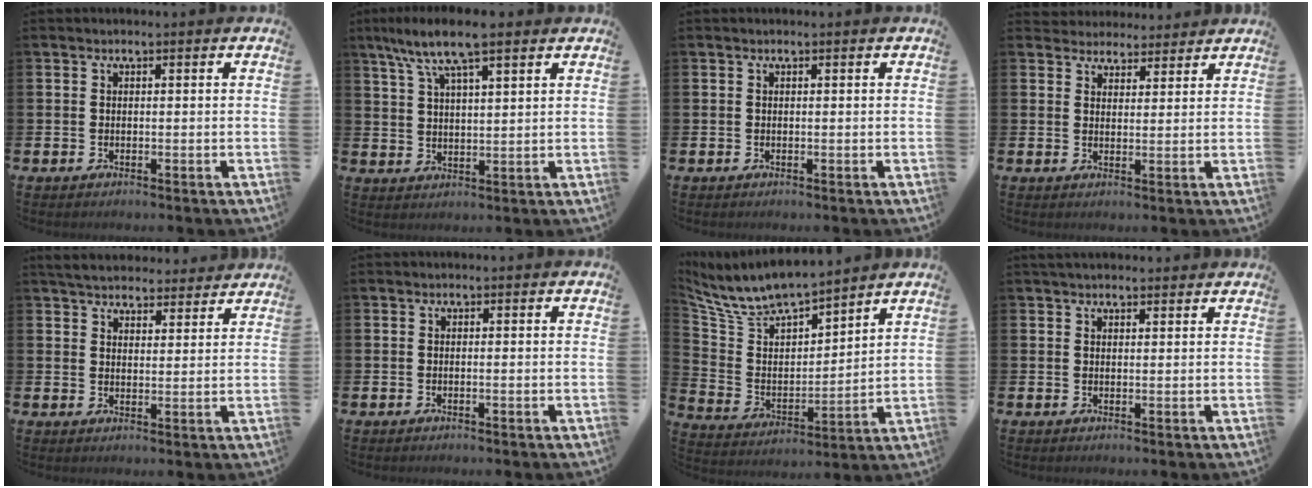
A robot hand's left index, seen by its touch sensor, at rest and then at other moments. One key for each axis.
{"total": 8.6, "fx": 6.8, "fy": 1.6, "fz": 5.0, "tx": -0.110, "ty": -0.012, "tz": 0.122}
{"total": 0.0}
{"total": 3.6, "fx": 3.4, "fy": 1.2, "fz": -0.4, "tx": -0.003, "ty": -0.017, "tz": 0.060}
{"total": 5.1, "fx": 4.9, "fy": 1.1, "fz": 0.6, "tx": -0.025, "ty": -0.024, "tz": 0.088}
{"total": 0.0}
{"total": 8.7, "fx": 8.3, "fy": 1.5, "fz": 2.1, "tx": -0.090, "ty": -0.061, "tz": 0.146}
{"total": 2.2, "fx": 2.1, "fy": 0.6, "fz": 0.5, "tx": -0.002, "ty": -0.004, "tz": 0.036}